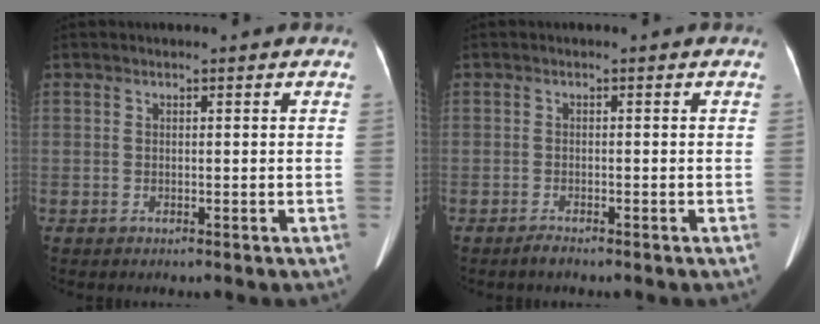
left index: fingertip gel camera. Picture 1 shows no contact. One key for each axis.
{"total": 1.3, "fx": -1.2, "fy": 0.1, "fz": 0.5, "tx": -0.017, "ty": -0.003, "tz": -0.018}